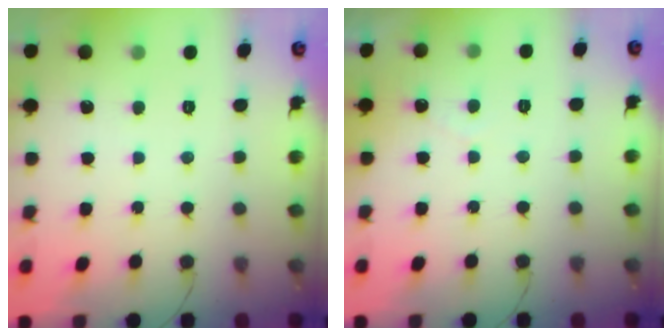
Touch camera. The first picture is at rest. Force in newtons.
{"total": 2.2, "press": 2.2, "slide": 0.1}